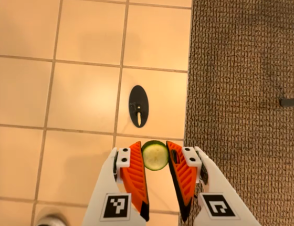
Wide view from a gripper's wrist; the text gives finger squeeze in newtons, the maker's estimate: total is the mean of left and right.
{"total": 7.9, "left": 7.6, "right": 8.2}